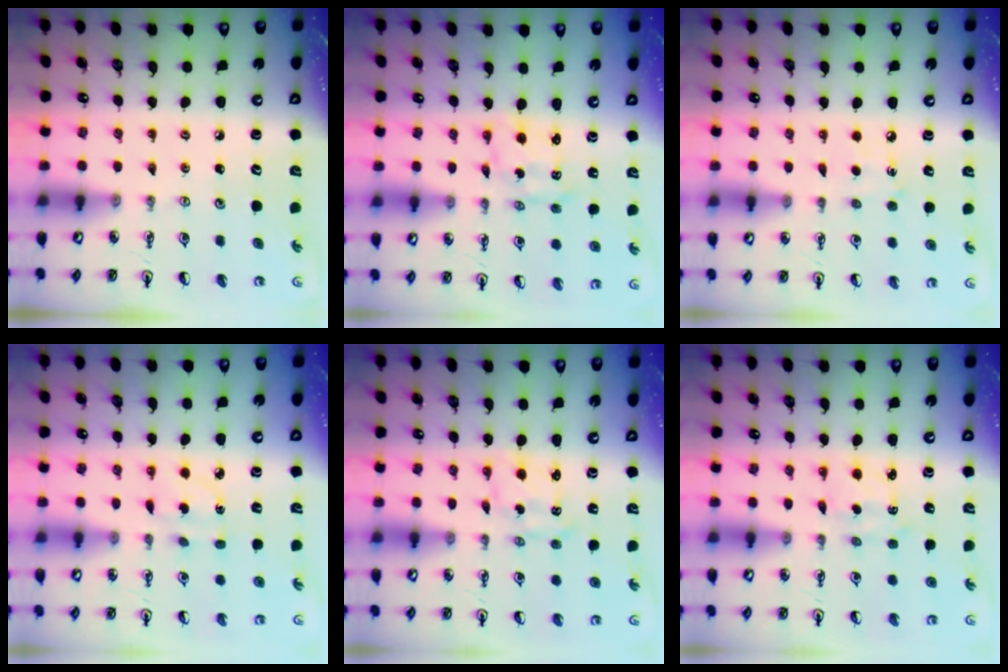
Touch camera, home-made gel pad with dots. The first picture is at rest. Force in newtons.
{"total": 1.6, "press": 1.3, "slide": 0.8}
{"total": 4.8, "press": 4.8, "slide": 0.5}
{"total": 3.5, "press": 3.4, "slide": 0.9}
{"total": 1.7, "press": 1.4, "slide": 0.9}
{"total": 1.8, "press": 1.8, "slide": 0.5}